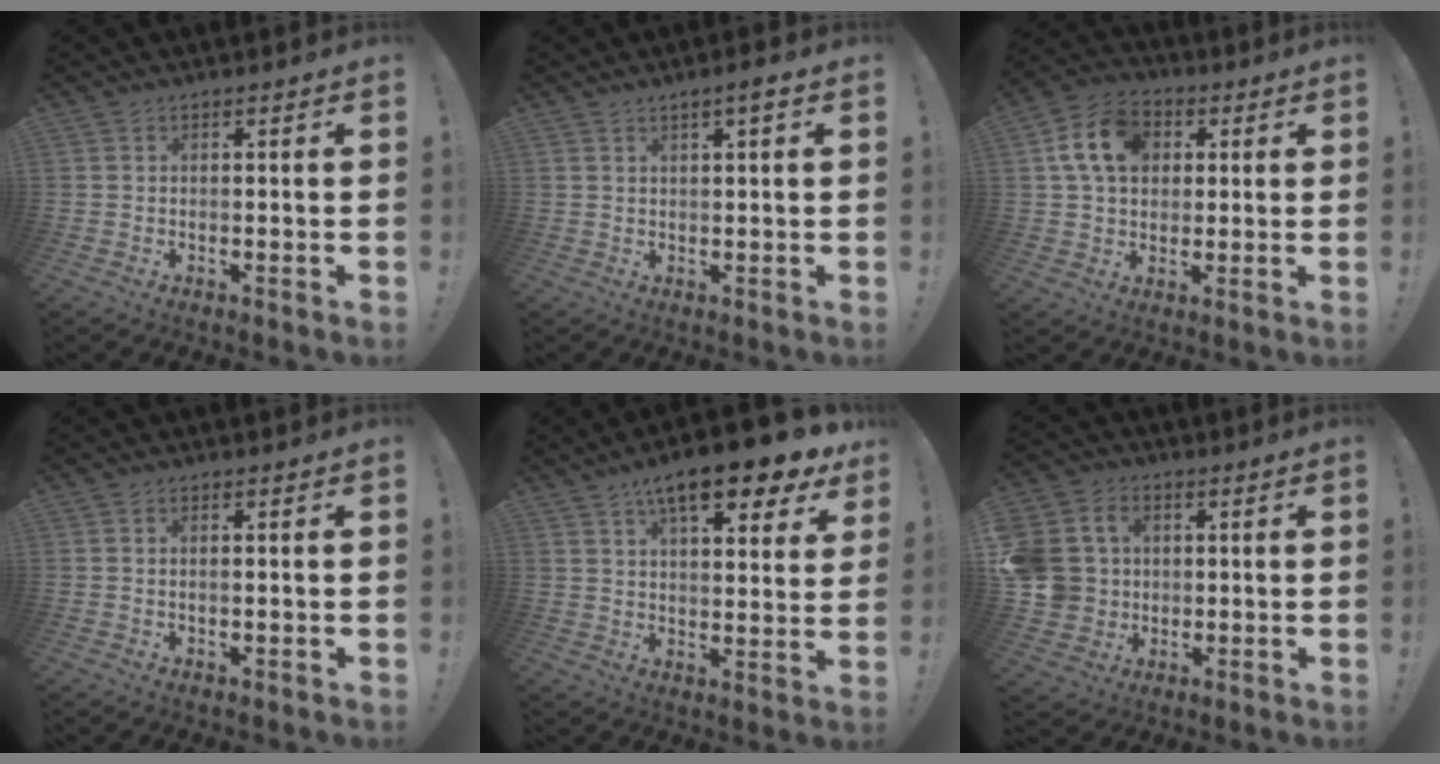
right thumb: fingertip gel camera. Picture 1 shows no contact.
{"total": 3.0, "force": [1.5, 0.3, 2.5], "torque": [-0.034, -0.004, 0.021]}
{"total": 14.0, "force": [4.0, 10.7, 8.1], "torque": [-0.126, 0.005, 0.083]}
{"total": 1.0, "force": [0.4, 0.2, 0.9], "torque": [-0.011, -0.003, 0.006]}
{"total": 14.8, "force": [9.4, 4.2, 10.7], "torque": [-0.157, -0.056, 0.150]}
{"total": 12.1, "force": [1.4, 11.0, 4.9], "torque": [-0.092, 0.004, 0.034]}